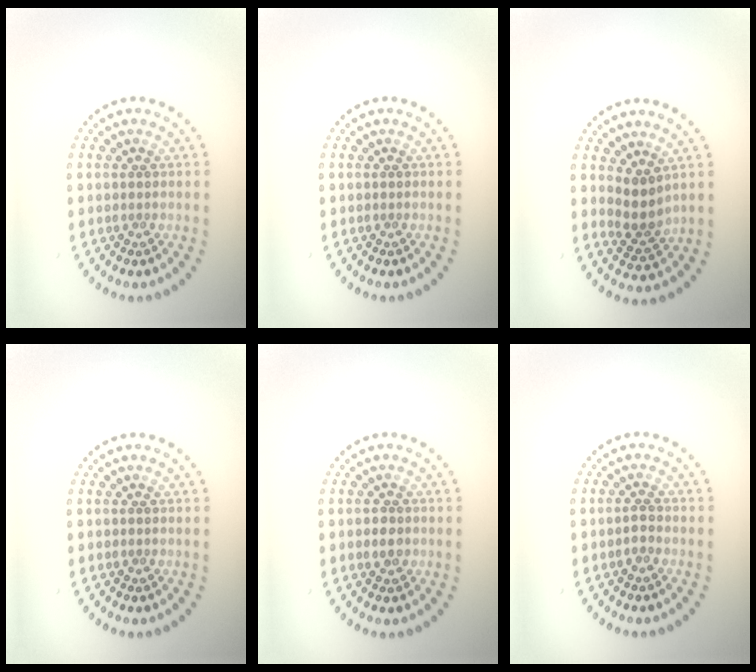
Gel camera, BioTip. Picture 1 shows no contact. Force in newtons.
{"total": 0.0}
{"total": 2.6, "press": 2.1, "slide": 1.6}
{"total": 0.0}
{"total": 1.2, "press": 1.2, "slide": 0.4}
{"total": 1.0, "press": 0.9, "slide": 0.3}